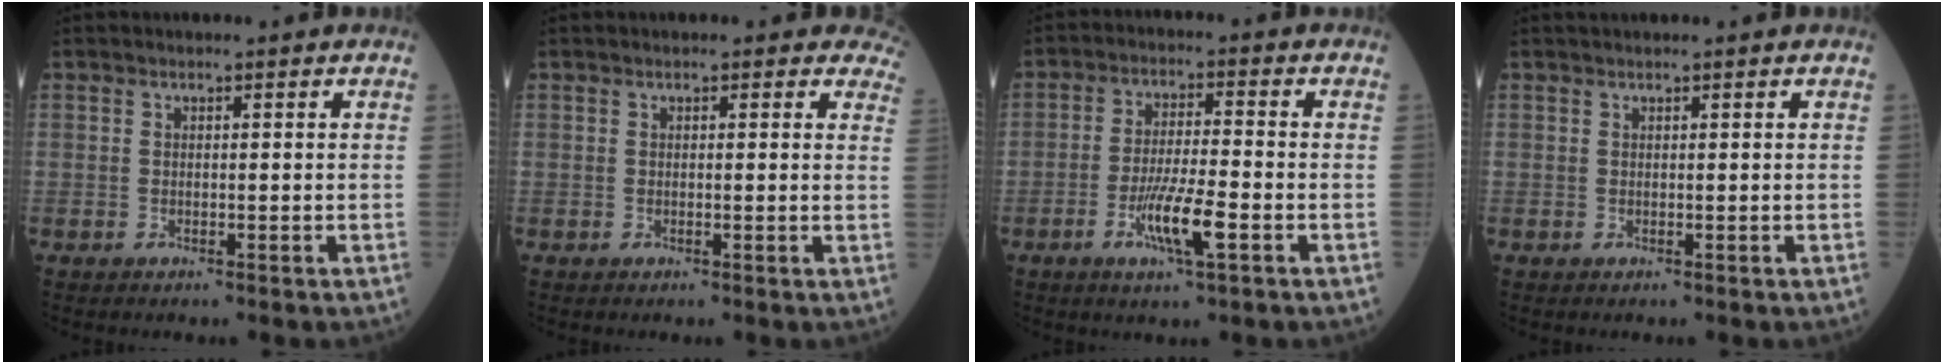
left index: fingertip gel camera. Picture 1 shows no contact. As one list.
[{"total": 4.2, "force": [3.6, 1.9, 1.1], "torque": [0.021, -0.010, 0.009]}, {"total": 7.5, "force": [-3.2, 0.6, 6.7], "torque": [-0.132, -0.009, -0.058]}, {"total": 1.0, "force": [0.9, -0.1, 0.4], "torque": [-0.004, 0.018, 0.020]}]